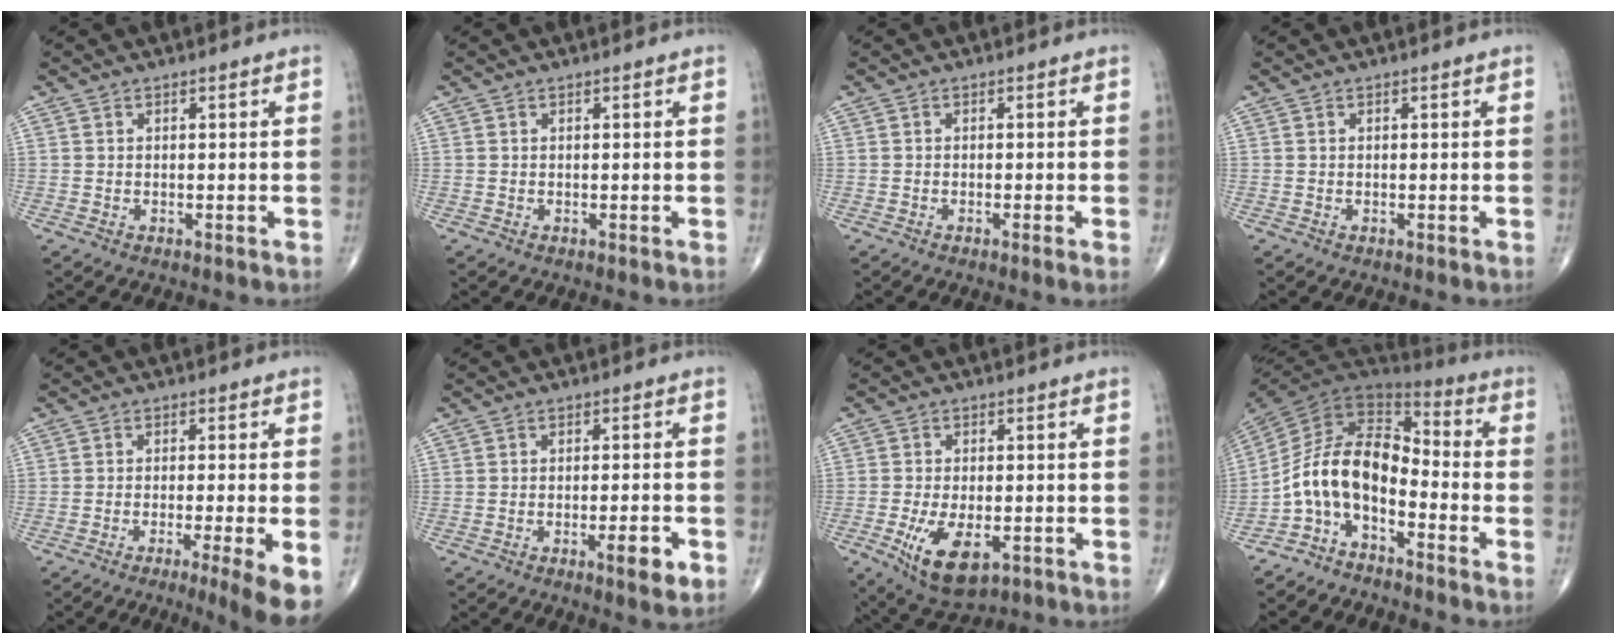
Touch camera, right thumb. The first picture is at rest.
{"total": 0.0}
{"total": 1.3, "force": [-0.6, -0.1, 1.2], "torque": [-0.027, -0.004, -0.011]}
{"total": 0.0}
{"total": 9.0, "force": [-4.4, 0.2, 7.9], "torque": [-0.117, -0.011, -0.067]}
{"total": 5.2, "force": [-2.3, 1.1, 4.6], "torque": [-0.065, 0.003, -0.032]}
{"total": 10.3, "force": [-3.6, 5.0, 8.2], "torque": [-0.146, -0.005, -0.051]}
{"total": 12.1, "force": [-5.3, 6.4, 8.8], "torque": [-0.148, 0.086, -0.114]}